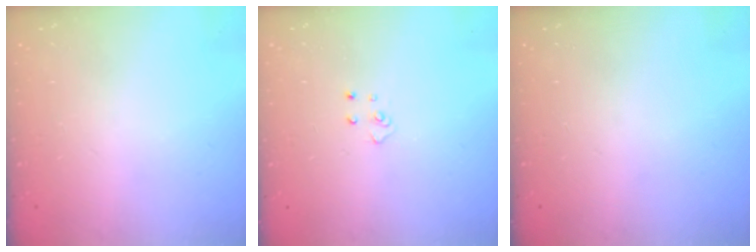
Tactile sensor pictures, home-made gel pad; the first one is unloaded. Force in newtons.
{"total": 4.7, "press": 4.6, "slide": 0.4}
{"total": 0.0}